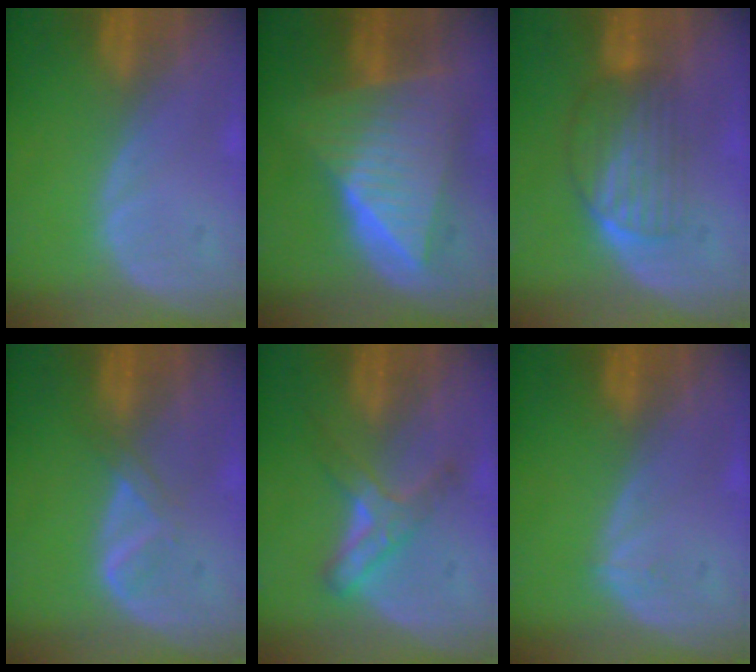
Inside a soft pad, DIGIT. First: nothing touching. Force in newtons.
{"total": 9.7, "press": 9.7, "slide": 0.7}
{"total": 6.8, "press": 5.9, "slide": 3.4}
{"total": 2.1, "press": 2.1, "slide": 0.2}
{"total": 5.1, "press": 5.0, "slide": 0.9}
{"total": 0.5, "press": 0.5, "slide": 0.2}